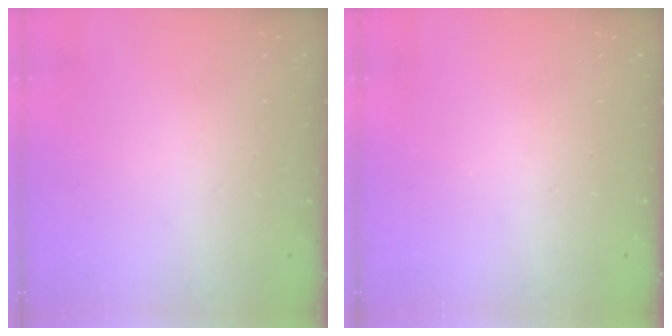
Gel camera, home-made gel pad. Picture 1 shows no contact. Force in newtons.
{"total": 0.0}